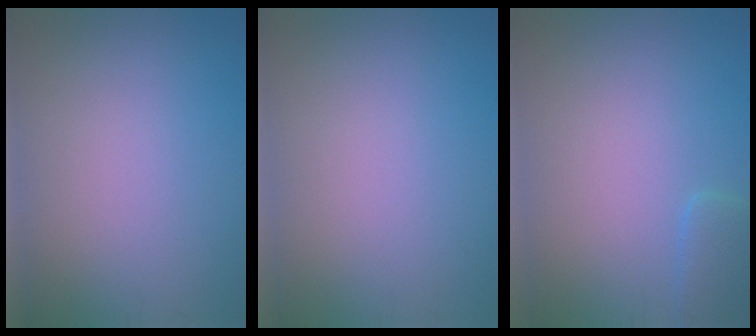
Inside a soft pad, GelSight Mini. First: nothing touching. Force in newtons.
{"total": 0.0}
{"total": 1.9, "press": 1.9, "slide": 0.3}